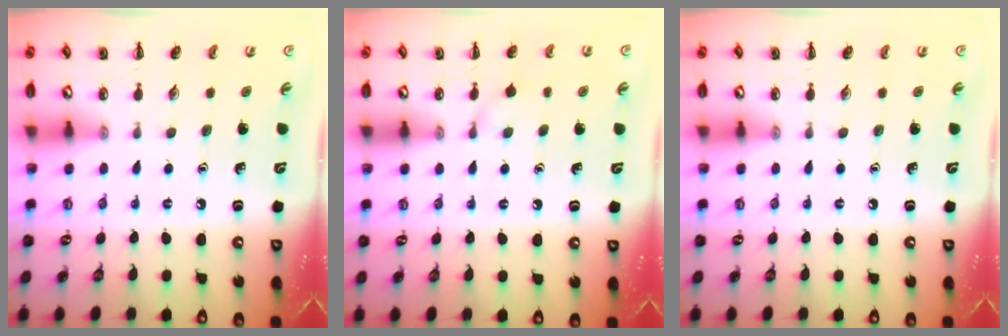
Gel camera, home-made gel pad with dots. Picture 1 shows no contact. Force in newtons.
{"total": 5.3, "press": 4.9, "slide": 2.0}
{"total": 0.0}